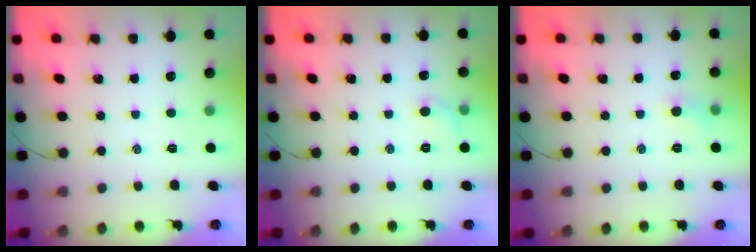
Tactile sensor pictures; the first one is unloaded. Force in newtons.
{"total": 4.4, "press": 4.2, "slide": 1.4}
{"total": 3.8, "press": 3.5, "slide": 1.2}